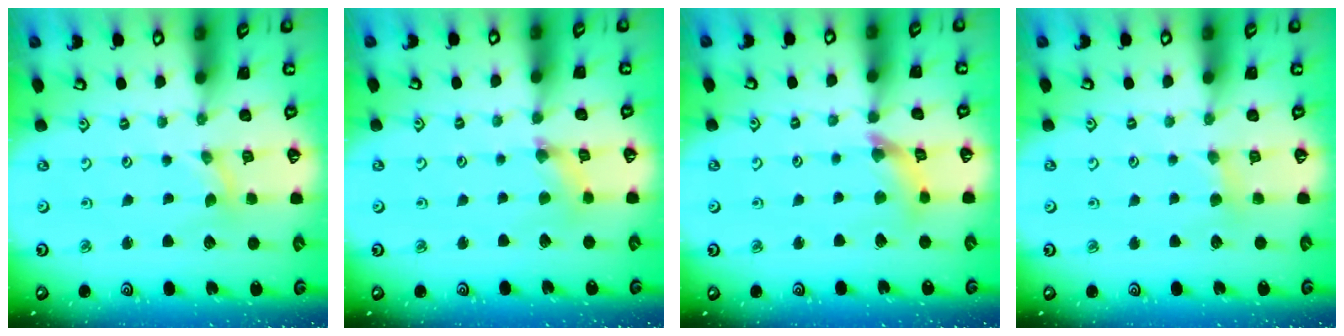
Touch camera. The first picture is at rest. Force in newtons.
{"total": 2.4, "press": 2.4, "slide": 0.2}
{"total": 6.8, "press": 6.8, "slide": 0.6}
{"total": 3.1, "press": 3.1, "slide": 0.5}